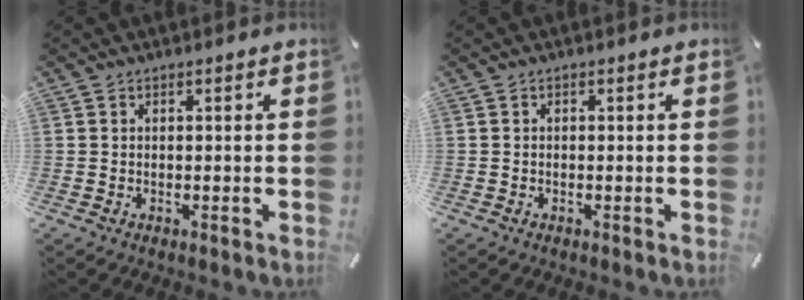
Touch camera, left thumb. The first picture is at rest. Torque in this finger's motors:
{"motor_torque": [-0.01, 0.03, -0.04, 0.00, 0.00]}